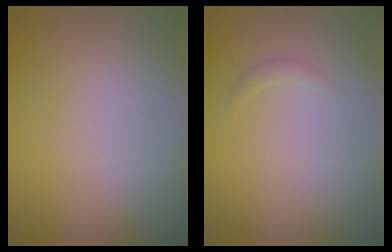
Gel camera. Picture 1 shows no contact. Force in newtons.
{"total": 0.6, "press": 0.6, "slide": 0.1}